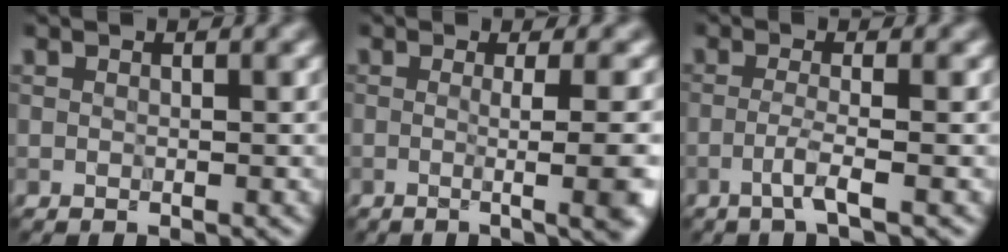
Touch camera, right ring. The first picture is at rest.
{"total": 7.5, "force": [-1.0, 2.5, 7.0], "torque": [-0.061, 0.005, -0.004]}
{"total": 2.1, "force": [-1.1, 0.1, 1.8], "torque": [-0.033, 0.005, -0.035]}